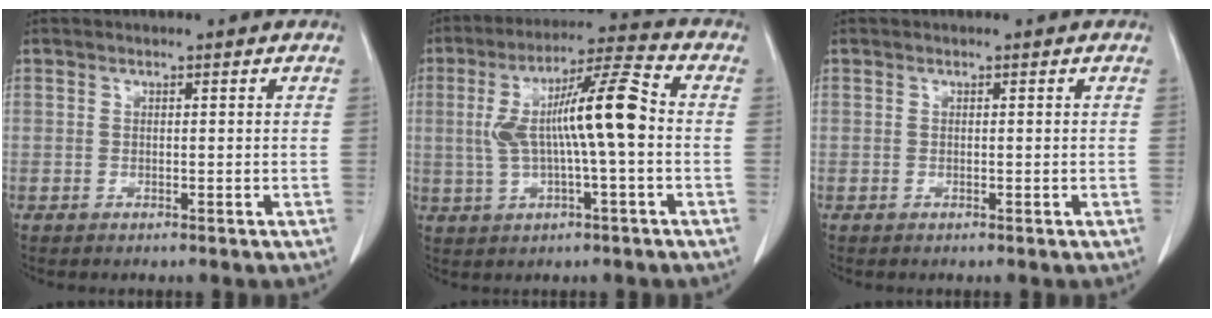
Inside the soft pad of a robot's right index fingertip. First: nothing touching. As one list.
[{"total": 12.0, "force": [0.2, 1.2, 11.9], "torque": [-0.214, 0.026, 0.003]}, {"total": 0.0}]